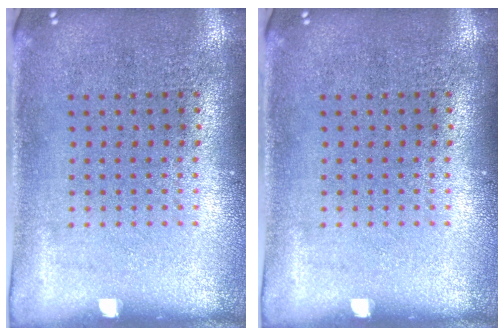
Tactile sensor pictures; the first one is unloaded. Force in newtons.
{"total": 0.0}